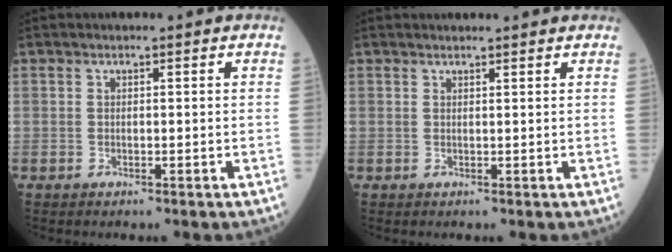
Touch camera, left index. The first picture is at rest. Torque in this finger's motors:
{"motor_torque": [0.41, -1.67, -0.33, -0.01]}